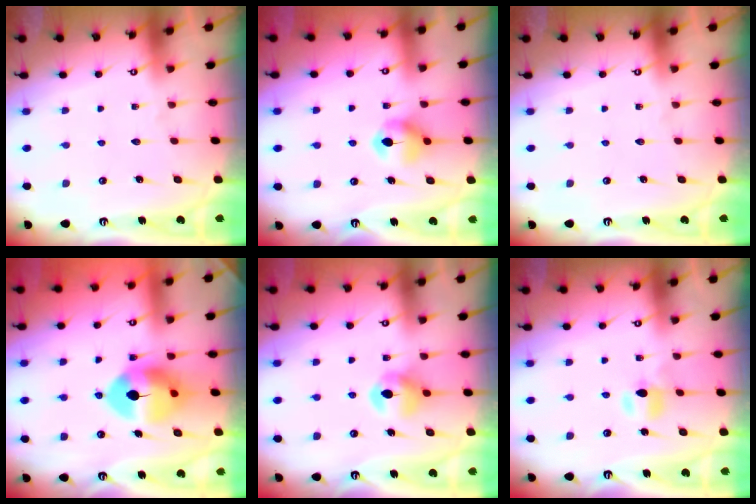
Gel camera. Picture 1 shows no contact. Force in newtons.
{"total": 6.7, "press": 6.7, "slide": 0.7}
{"total": 0.0}
{"total": 9.7, "press": 9.6, "slide": 1.3}
{"total": 7.5, "press": 7.4, "slide": 0.5}
{"total": 5.8, "press": 5.8, "slide": 0.6}